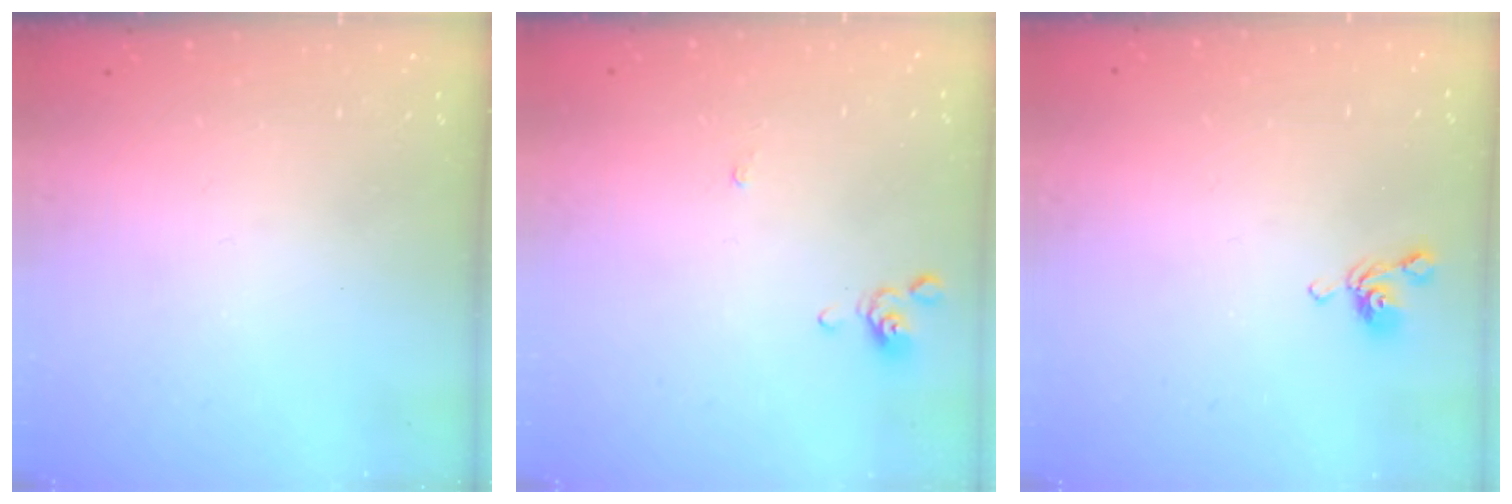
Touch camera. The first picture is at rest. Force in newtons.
{"total": 0.0}
{"total": 5.6, "press": 5.6, "slide": 0.1}